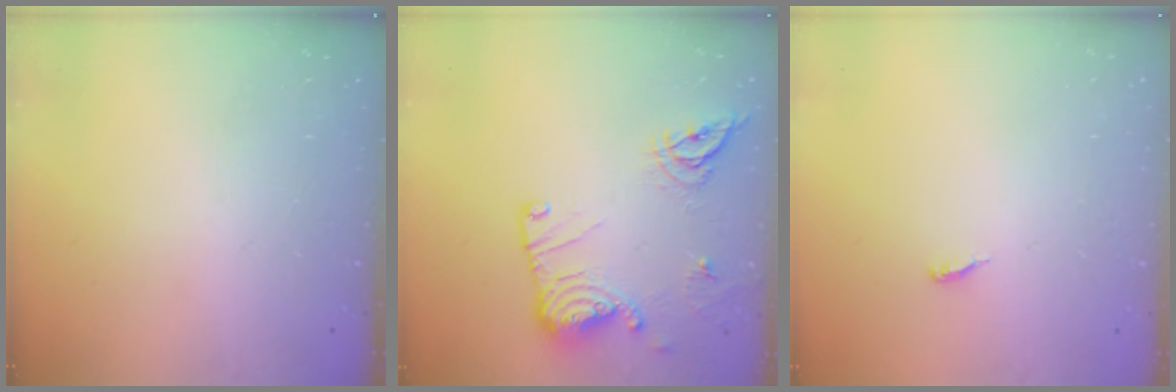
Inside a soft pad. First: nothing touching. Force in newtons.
{"total": 14.9, "press": 14.9, "slide": 0.4}
{"total": 3.2, "press": 3.2, "slide": 0.2}